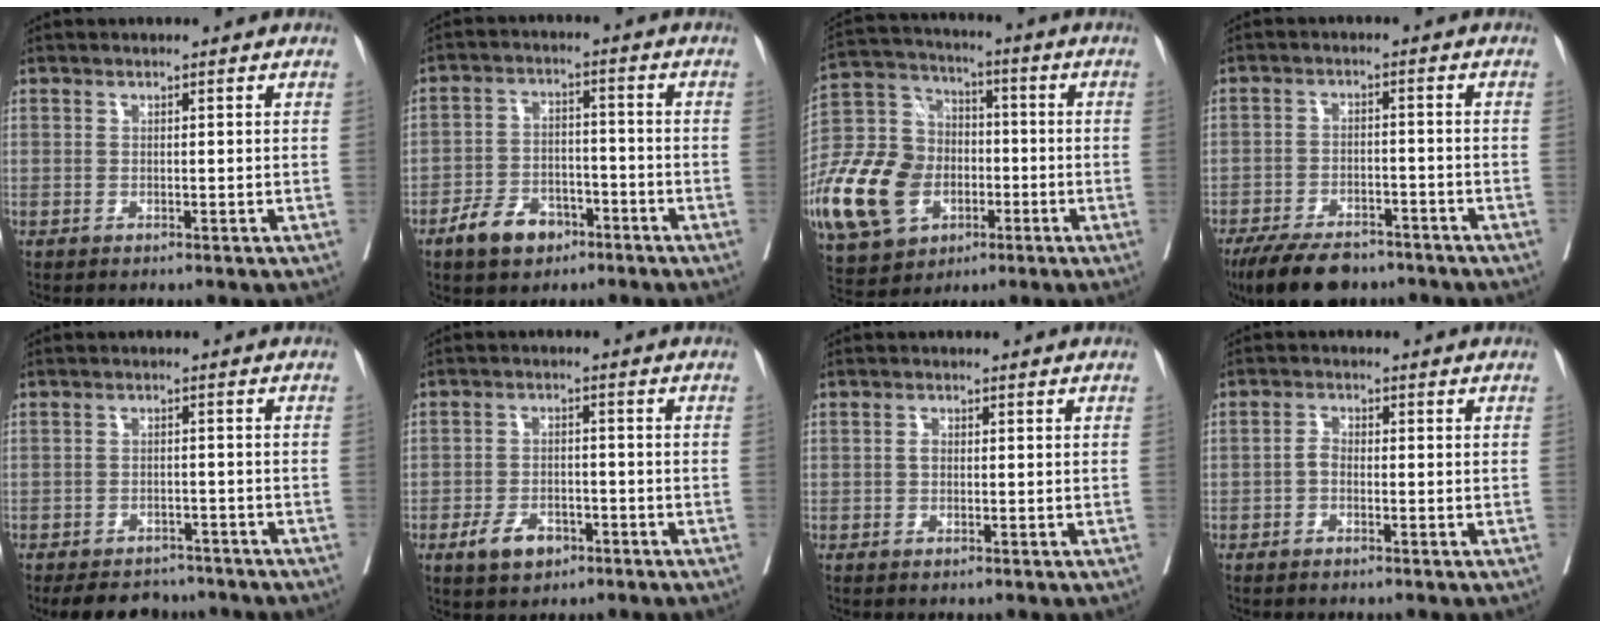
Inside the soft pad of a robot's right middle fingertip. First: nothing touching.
{"total": 6.9, "force": [-4.4, 4.2, 3.3], "torque": [-0.063, 0.009, -0.072]}
{"total": 24.6, "force": [-7.8, 18.8, 13.8], "torque": [-0.378, 0.017, -0.127]}
{"total": 10.4, "force": [-8.2, 4.2, 4.8], "torque": [-0.073, -0.010, -0.133]}
{"total": 8.2, "force": [-7.3, 3.3, 2.0], "torque": [-0.022, 0.000, -0.097]}
{"total": 5.1, "force": [-2.9, 3.1, 2.9], "torque": [-0.053, 0.003, -0.043]}
{"total": 0.8, "force": [0.0, 0.6, 0.6], "torque": [-0.008, 0.003, -0.001]}
{"total": 1.6, "force": [-0.6, 0.9, 1.2], "torque": [-0.017, 0.006, -0.012]}